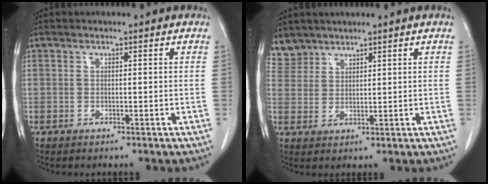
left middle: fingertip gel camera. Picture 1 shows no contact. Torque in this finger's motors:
{"motor_torque": [0.05, -0.09, -0.02, -0.03]}